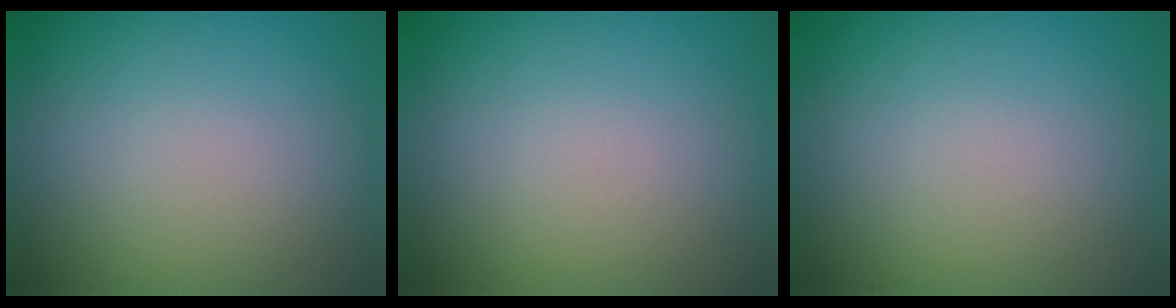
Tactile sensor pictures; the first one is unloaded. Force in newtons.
{"total": 0.0}
{"total": 0.0}